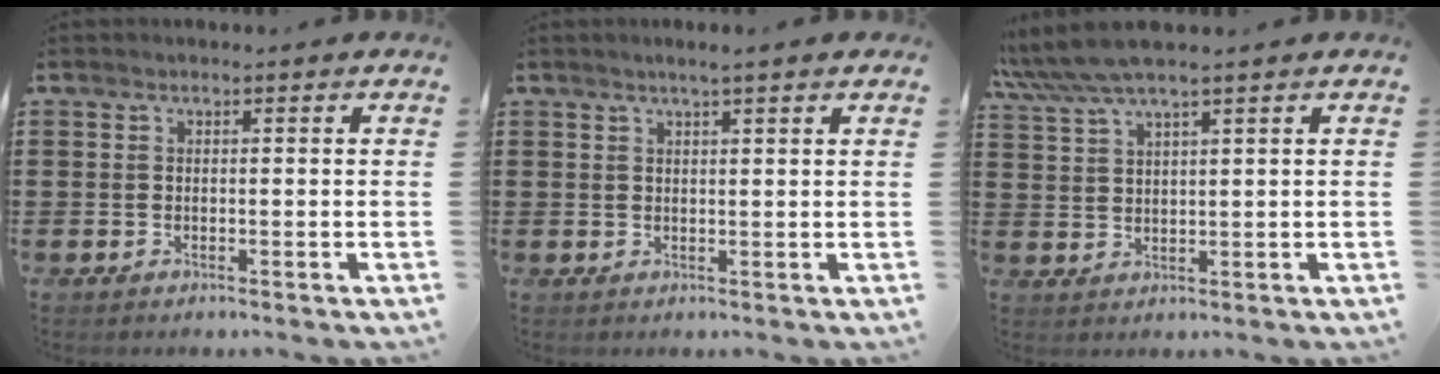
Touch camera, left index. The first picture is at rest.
{"total": 1.9, "force": [1.4, -0.1, 1.2], "torque": [-0.025, 0.001, 0.026]}
{"total": 5.4, "force": [4.3, 0.3, 3.3], "torque": [-0.075, -0.005, 0.076]}